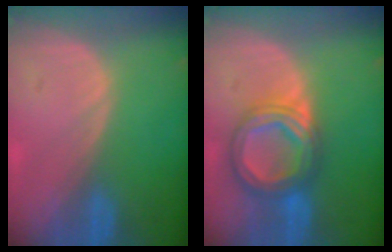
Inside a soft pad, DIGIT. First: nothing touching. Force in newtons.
{"total": 8.1, "press": 8.0, "slide": 0.6}